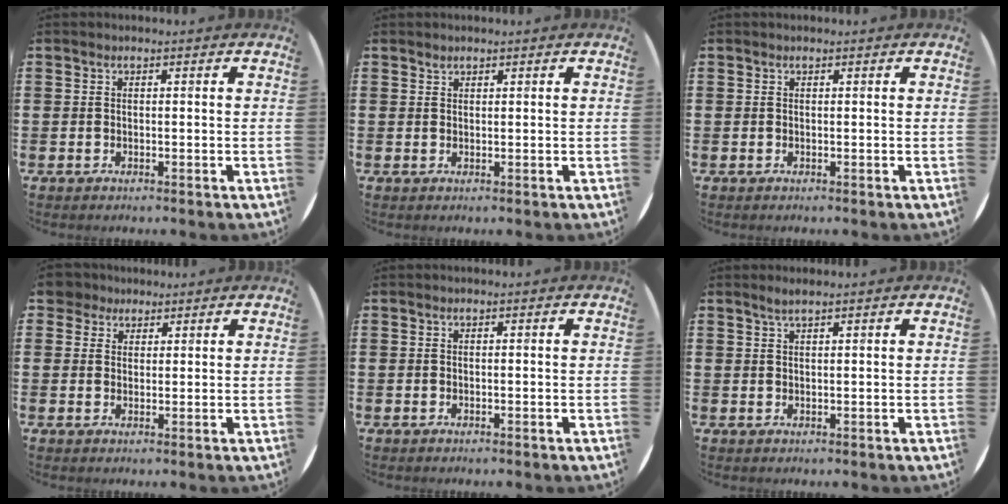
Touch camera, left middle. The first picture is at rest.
{"total": 0.7, "force": [0.7, 0.2, -0.1], "torque": [0.000, 0.002, 0.014]}
{"total": 0.0}
{"total": 3.5, "force": [2.7, 2.2, 0.4], "torque": [-0.013, 0.006, 0.052]}
{"total": 0.0}
{"total": 1.5, "force": [1.2, 0.0, 0.8], "torque": [-0.017, 0.002, 0.022]}